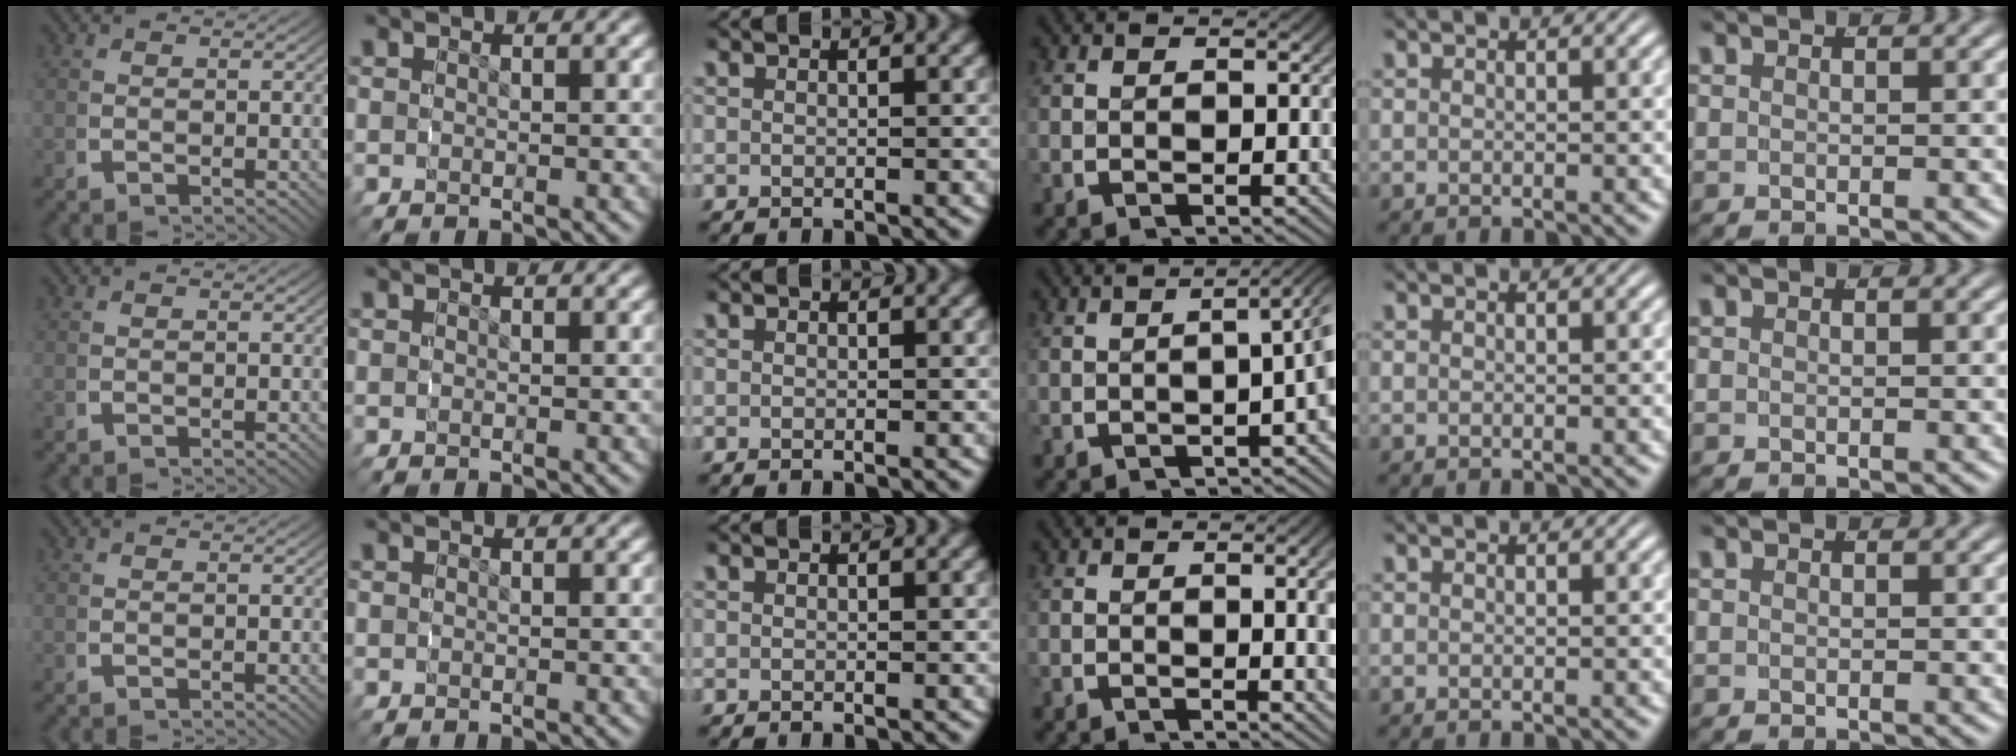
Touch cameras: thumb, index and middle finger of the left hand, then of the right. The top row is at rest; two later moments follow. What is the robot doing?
{"motion": "grasp_and_lifting", "object": "dispenser bottle"}